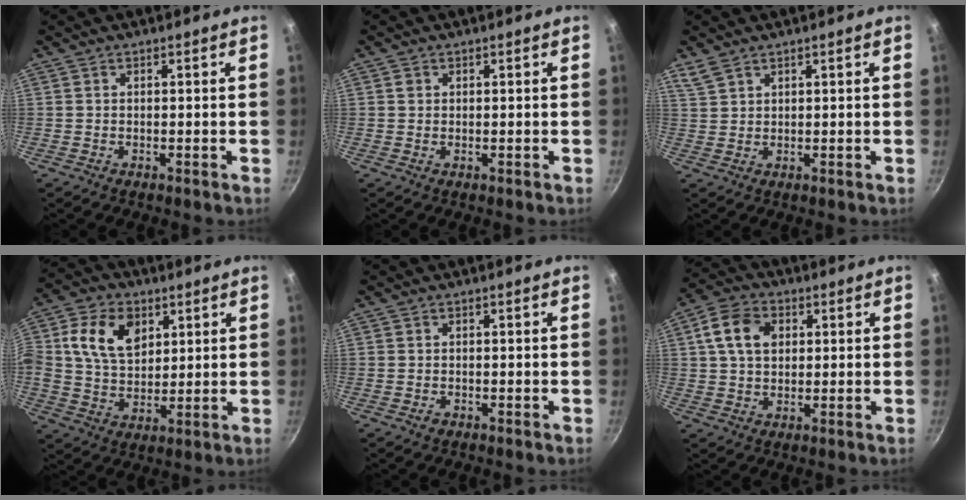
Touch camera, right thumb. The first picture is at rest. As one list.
[{"total": 1.0, "force": [0.3, 0.9, 0.3], "torque": [-0.002, -0.002, 0.002]}, {"total": 3.0, "force": [2.4, 1.4, 1.3], "torque": [-0.025, -0.002, 0.053]}, {"total": 12.5, "force": [4.0, 8.7, 8.0], "torque": [-0.126, -0.006, 0.066]}, {"total": 1.0, "force": [-0.5, 0.7, 0.4], "torque": [-0.005, 0.001, -0.007]}, {"total": 9.1, "force": [2.4, 6.6, 5.8], "torque": [-0.093, 0.008, 0.032]}]